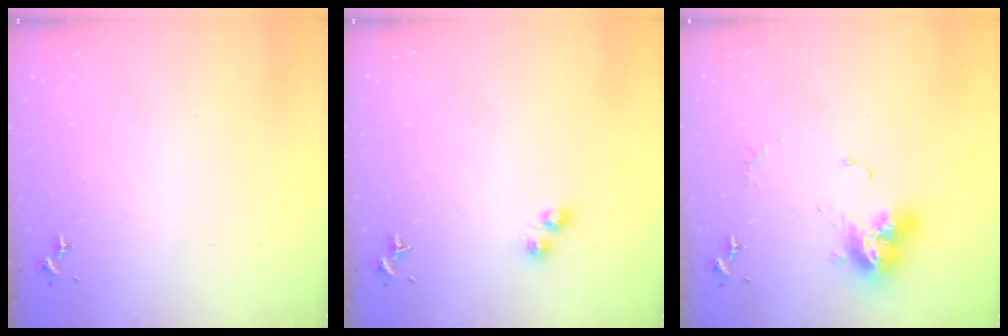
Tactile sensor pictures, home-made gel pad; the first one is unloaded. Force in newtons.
{"total": 2.2, "press": 2.2, "slide": 0.6}
{"total": 12.9, "press": 12.8, "slide": 1.3}